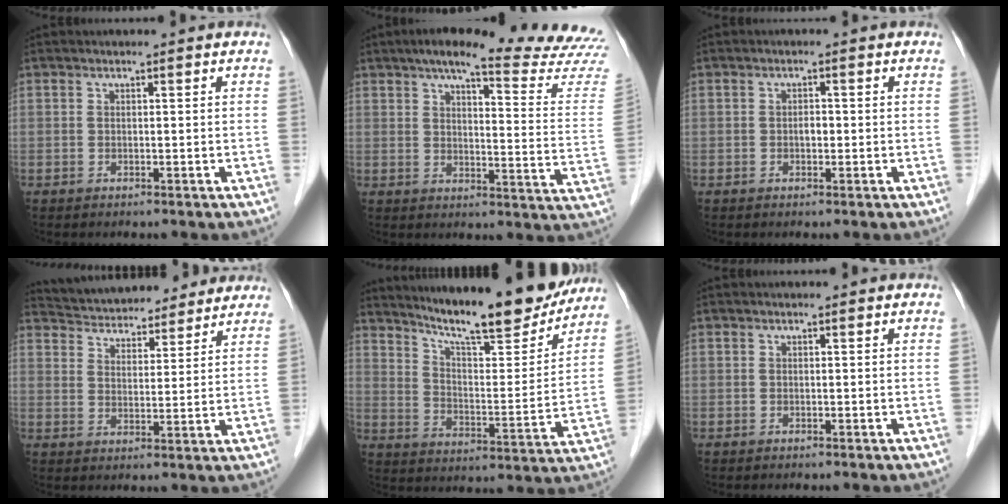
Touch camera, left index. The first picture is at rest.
{"total": 21.7, "force": [19.7, 0.4, 9.2], "torque": [-0.120, -0.077, 0.227]}
{"total": 1.2, "force": [-0.2, 0.7, 1.0], "torque": [-0.015, 0.003, -0.005]}
{"total": 16.2, "force": [15.0, 4.7, 4.0], "torque": [-0.062, 0.029, 0.217]}
{"total": 20.3, "force": [18.0, 2.1, 9.0], "torque": [-0.137, -0.031, 0.259]}
{"total": 0.0}